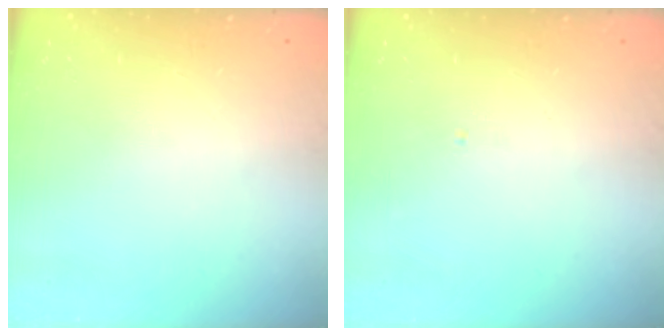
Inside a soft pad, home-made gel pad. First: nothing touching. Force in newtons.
{"total": 0.0}